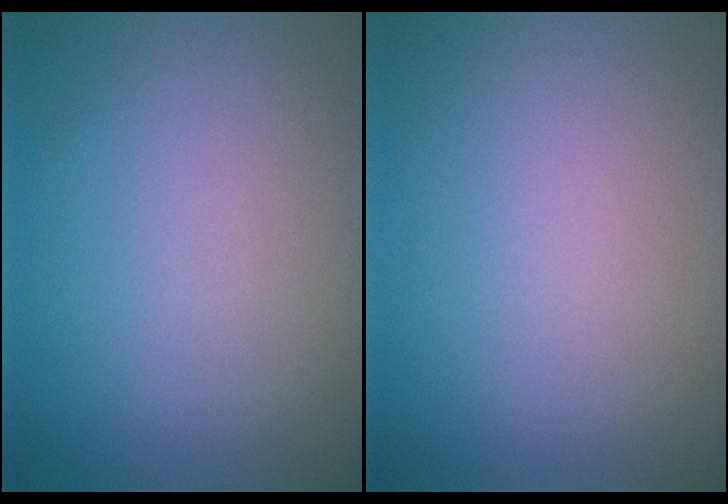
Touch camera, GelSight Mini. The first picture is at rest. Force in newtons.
{"total": 0.0}